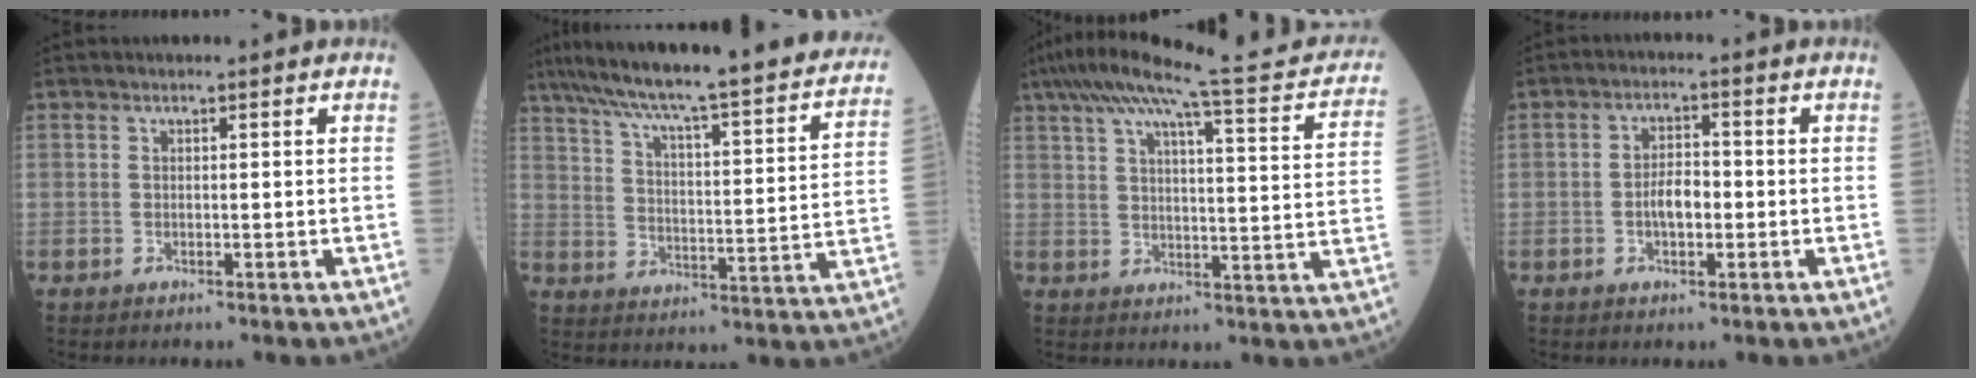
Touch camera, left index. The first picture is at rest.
{"total": 32.3, "force": [27.5, 2.9, 16.6], "torque": [-0.265, -0.038, 0.355]}
{"total": 23.2, "force": [19.2, 2.0, 12.8], "torque": [-0.195, 0.010, 0.234]}
{"total": 4.0, "force": [-0.9, 1.9, 3.4], "torque": [-0.068, 0.010, -0.018]}